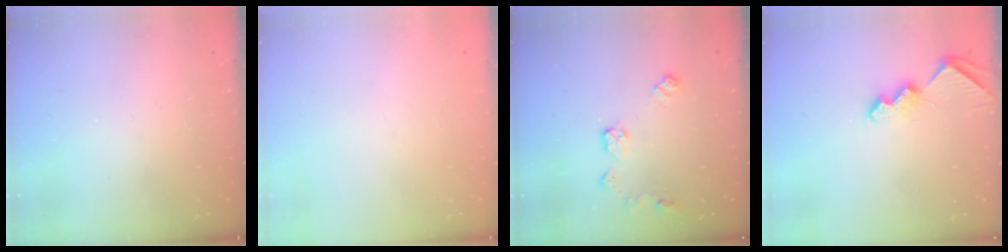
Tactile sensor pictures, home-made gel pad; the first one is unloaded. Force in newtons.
{"total": 0.0}
{"total": 7.8, "press": 7.8, "slide": 0.3}
{"total": 7.7, "press": 7.6, "slide": 0.9}